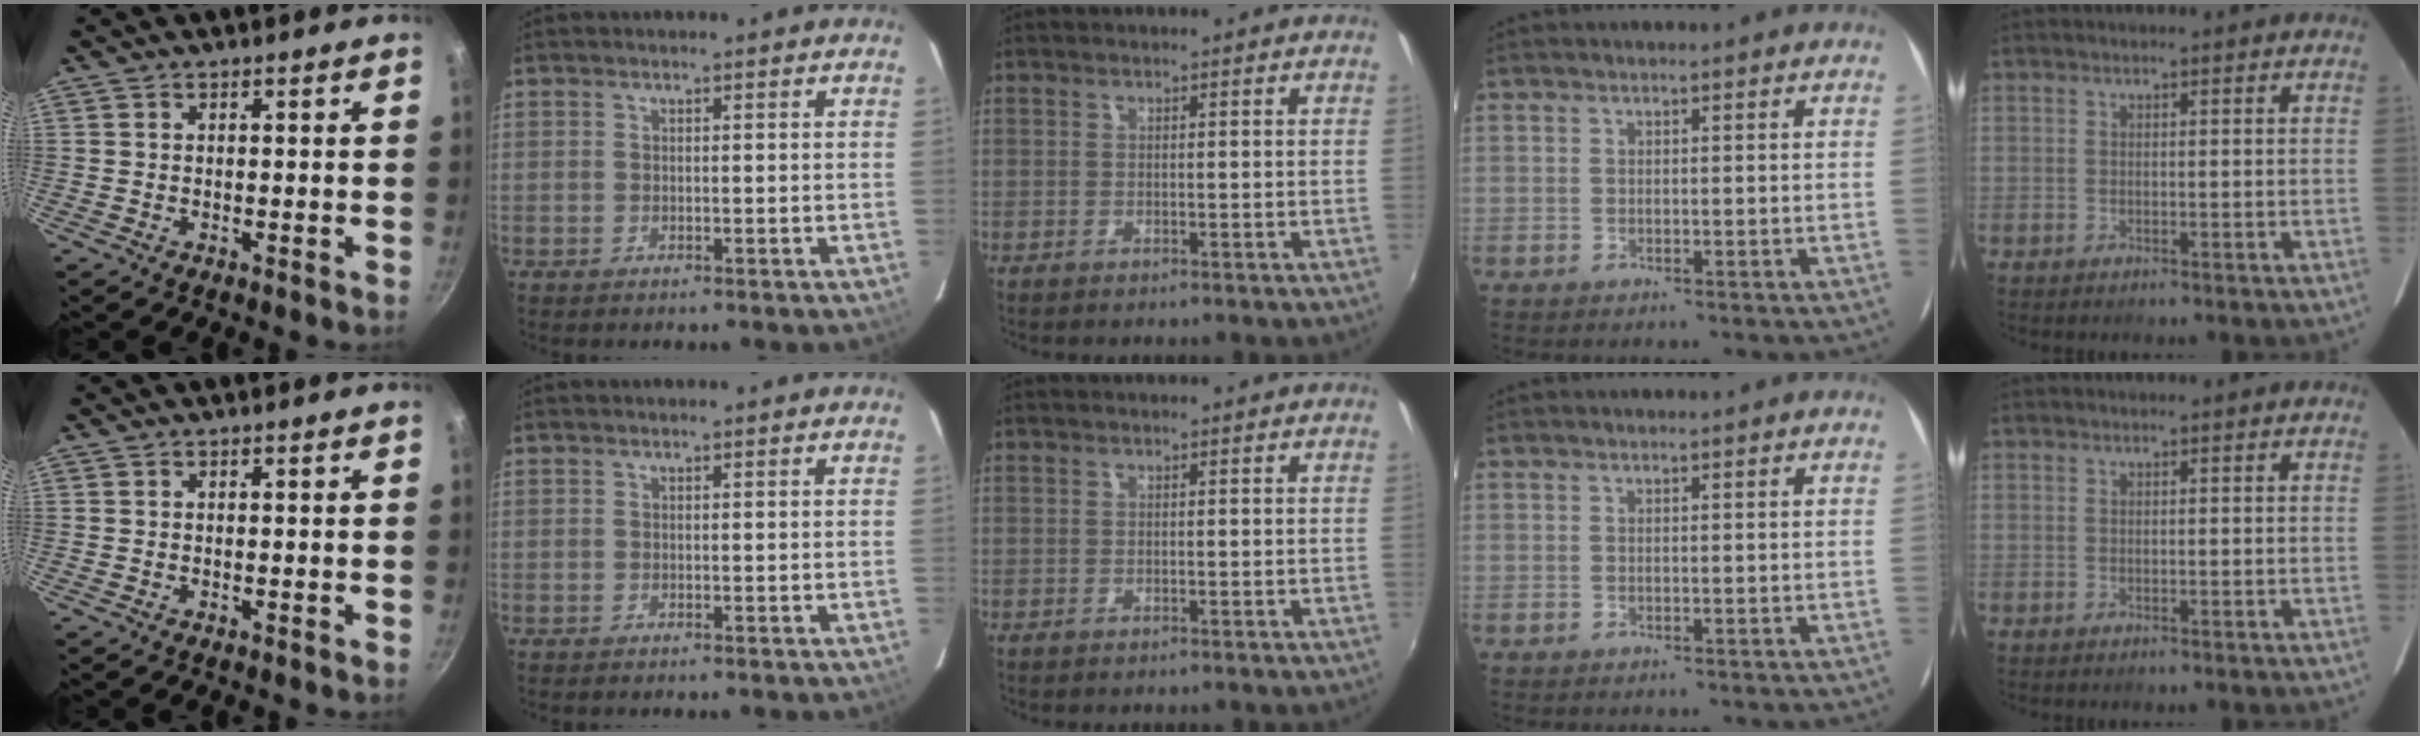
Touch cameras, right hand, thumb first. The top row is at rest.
{}